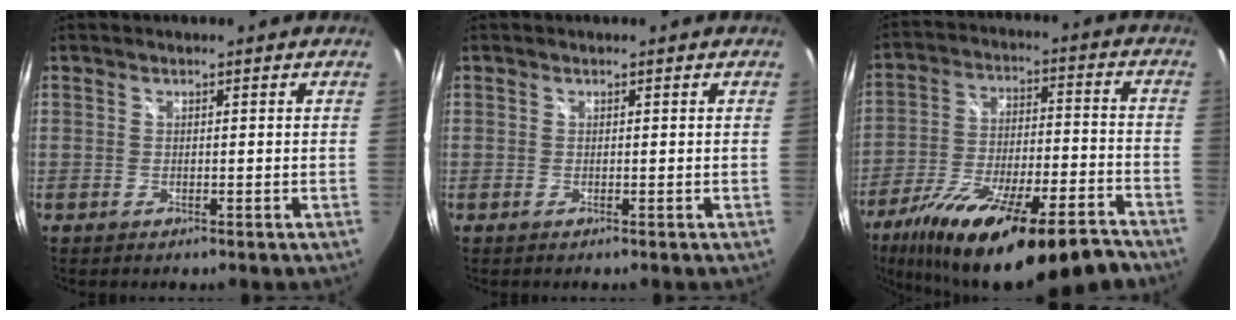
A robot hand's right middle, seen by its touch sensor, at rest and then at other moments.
{"total": 0.0}
{"total": 25.6, "force": [-19.6, 6.3, 15.2], "torque": [-0.262, -0.040, -0.298]}